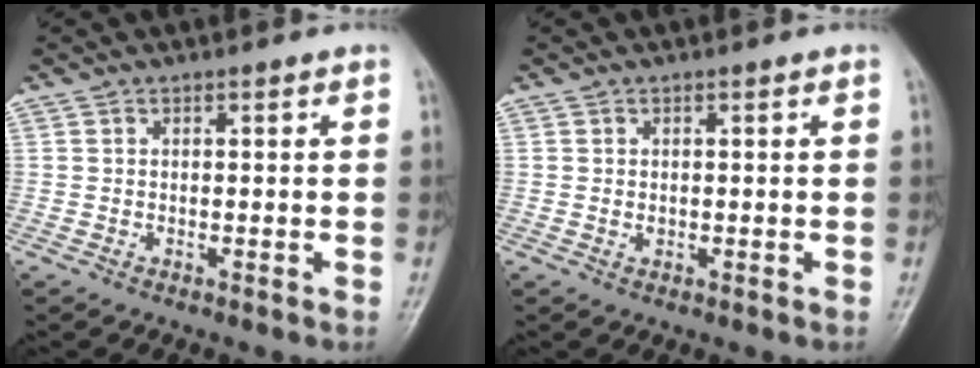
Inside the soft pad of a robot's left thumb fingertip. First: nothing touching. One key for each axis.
{"total": 0.9, "fx": 0.1, "fy": 0.6, "fz": 0.7, "tx": -0.009, "ty": 0.003, "tz": 0.004}